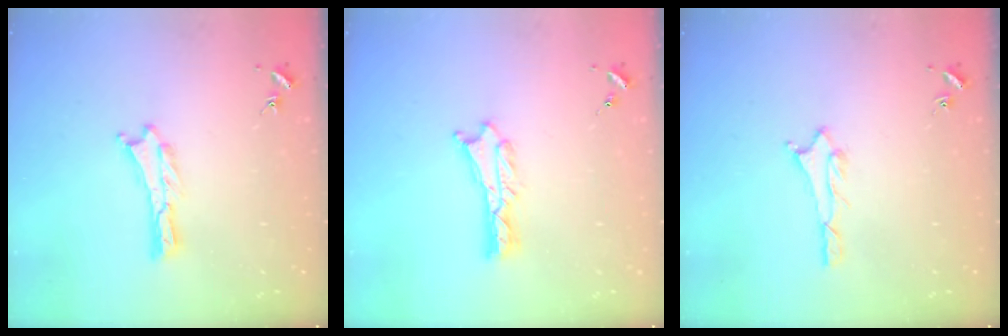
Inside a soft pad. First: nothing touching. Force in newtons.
{"total": 1.3, "press": 1.3, "slide": 0.1}
{"total": 1.5, "press": 1.5, "slide": 0.1}